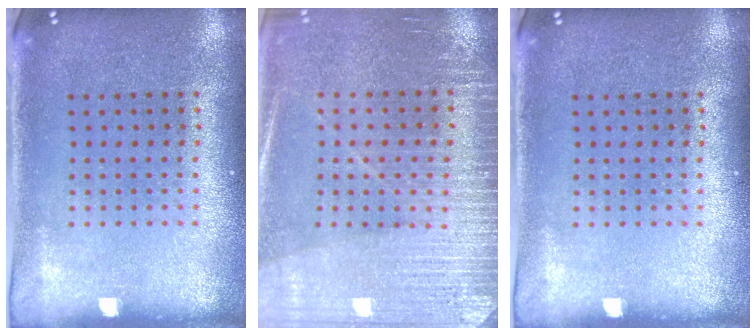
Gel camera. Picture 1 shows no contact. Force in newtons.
{"total": 3.0, "press": 3.0, "slide": 0.5}
{"total": 0.0}